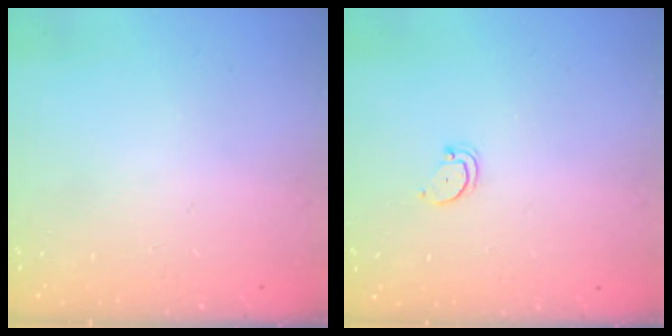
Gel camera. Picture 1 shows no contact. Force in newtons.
{"total": 2.7, "press": 2.7, "slide": 0.2}